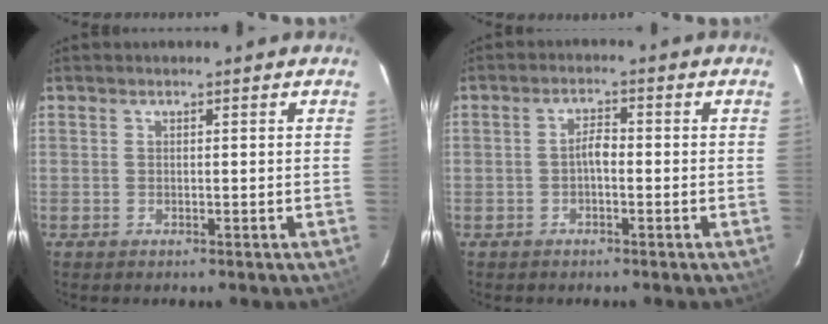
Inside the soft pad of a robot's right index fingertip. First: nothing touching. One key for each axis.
{"total": 2.3, "fx": -0.9, "fy": 0.9, "fz": 1.9, "tx": -0.037, "ty": 0.010, "tz": -0.018}